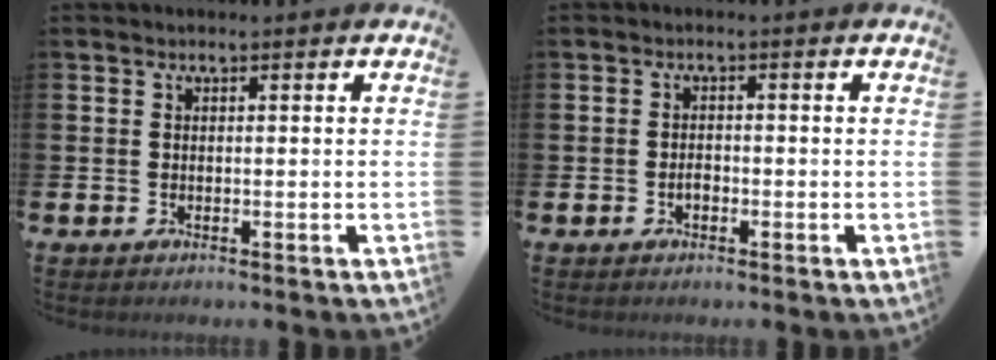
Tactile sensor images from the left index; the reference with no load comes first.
{"total": 1.4, "force": [-0.6, 0.8, 0.9], "torque": [-0.018, 0.001, -0.011]}